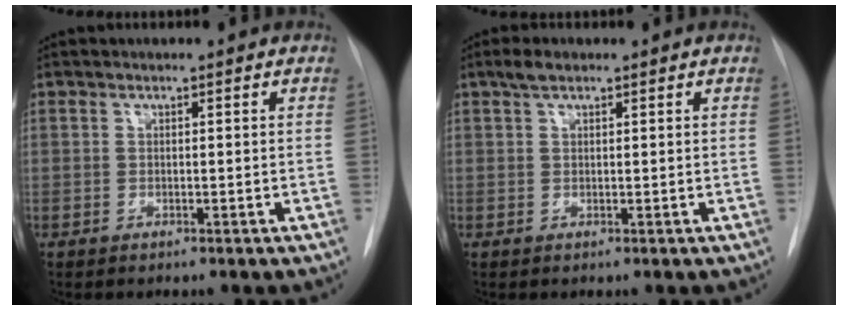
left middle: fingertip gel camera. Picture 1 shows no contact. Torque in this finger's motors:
{"motor_torque": [0.12, -0.04, -0.12, -0.02]}